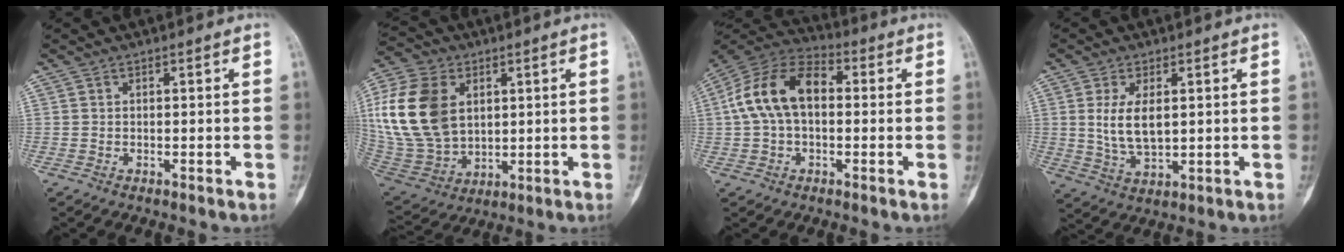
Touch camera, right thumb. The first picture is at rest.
{"total": 20.4, "force": [4.4, 14.3, 13.9], "torque": [-0.289, -0.012, 0.096]}
{"total": 14.4, "force": [1.2, 9.0, 11.2], "torque": [-0.207, 0.040, 0.007]}
{"total": 7.3, "force": [1.3, 3.6, 6.2], "torque": [-0.112, -0.013, 0.034]}